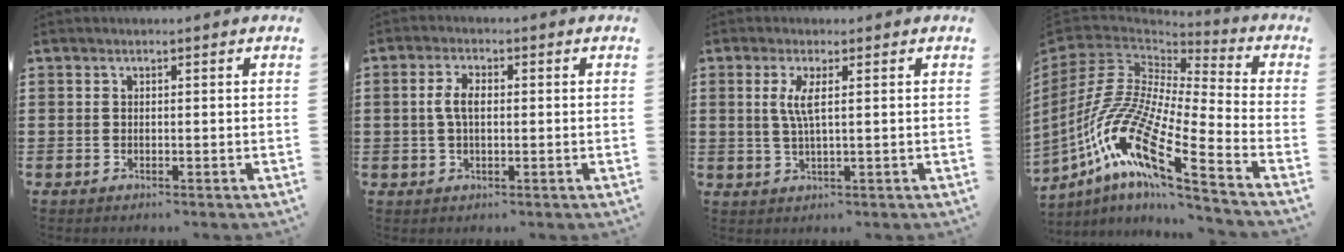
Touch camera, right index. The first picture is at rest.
{"total": 3.8, "force": [0.1, 1.9, 3.3], "torque": [-0.080, 0.002, -0.004]}
{"total": 3.6, "force": [0.7, 0.3, 3.5], "torque": [-0.077, -0.004, 0.007]}
{"total": 14.6, "force": [-8.0, 3.5, 11.6], "torque": [-0.273, -0.020, -0.167]}